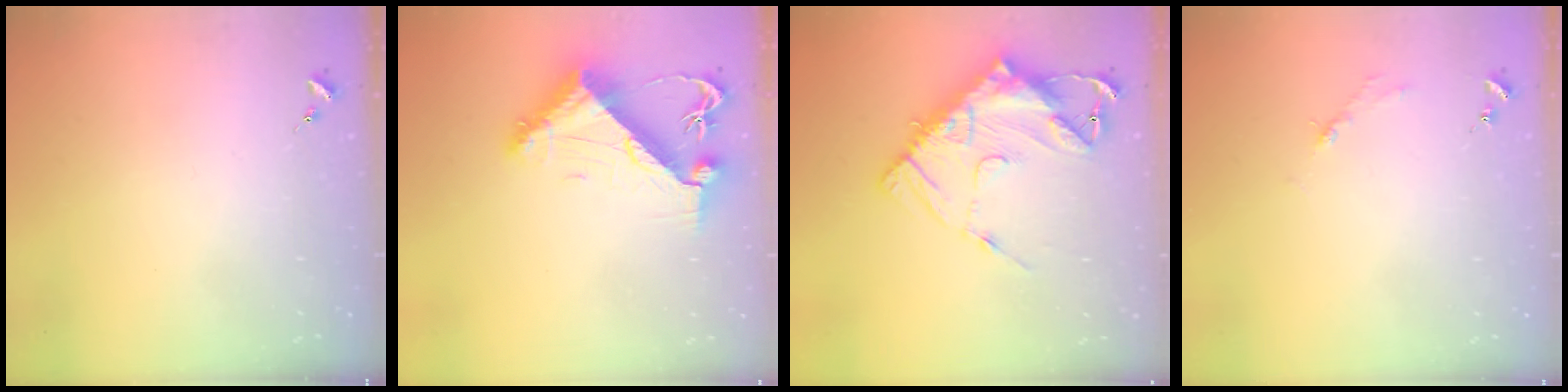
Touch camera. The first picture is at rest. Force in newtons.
{"total": 10.3, "press": 10.2, "slide": 1.5}
{"total": 16.9, "press": 16.8, "slide": 1.8}
{"total": 2.7, "press": 2.7, "slide": 0.4}